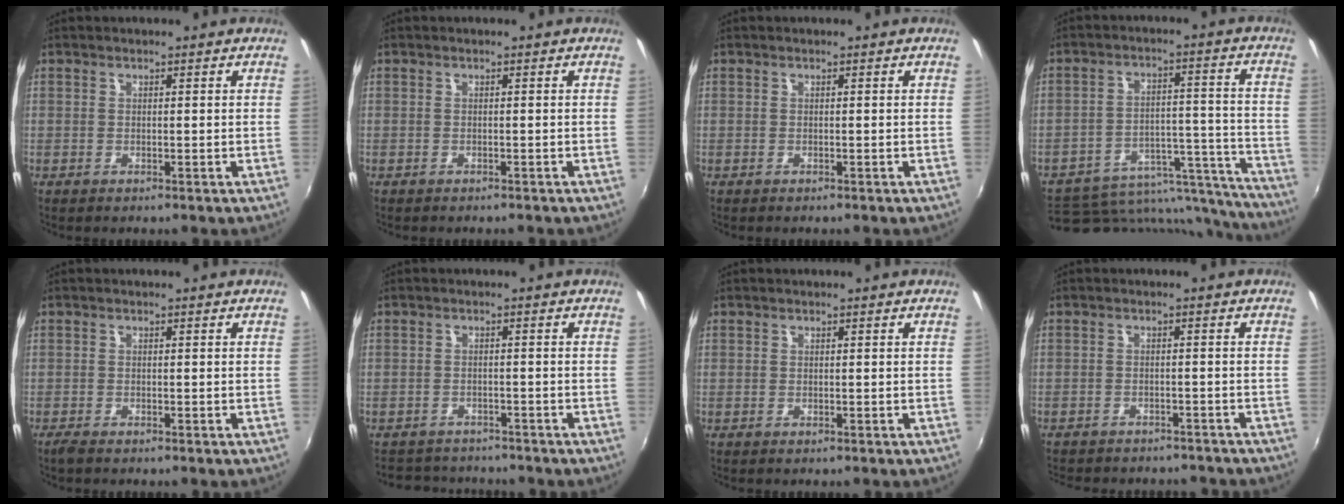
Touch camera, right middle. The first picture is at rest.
{"total": 0.9, "force": [-0.8, 0.4, 0.2], "torque": [-0.007, -0.003, -0.012]}
{"total": 0.0}
{"total": 20.4, "force": [-16.9, 8.5, 7.4], "torque": [-0.118, 0.025, -0.205]}
{"total": 1.3, "force": [-1.0, 0.2, 0.7], "torque": [-0.015, -0.006, -0.021]}
{"total": 7.2, "force": [-6.6, 2.7, 1.2], "torque": [-0.037, 0.008, -0.100]}
{"total": 0.0}
{"total": 10.8, "force": [-9.5, 3.6, 3.6], "torque": [-0.086, -0.013, -0.127]}